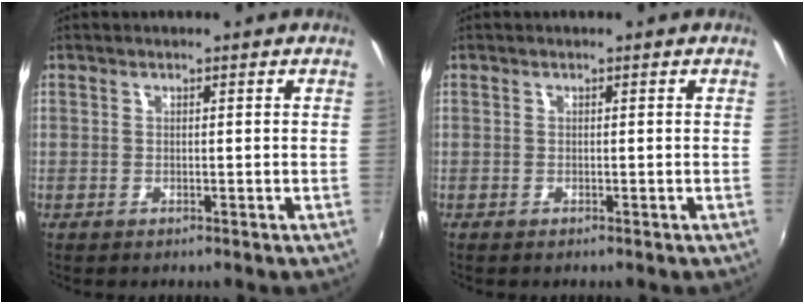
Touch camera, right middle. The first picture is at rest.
{"total": 0.0}